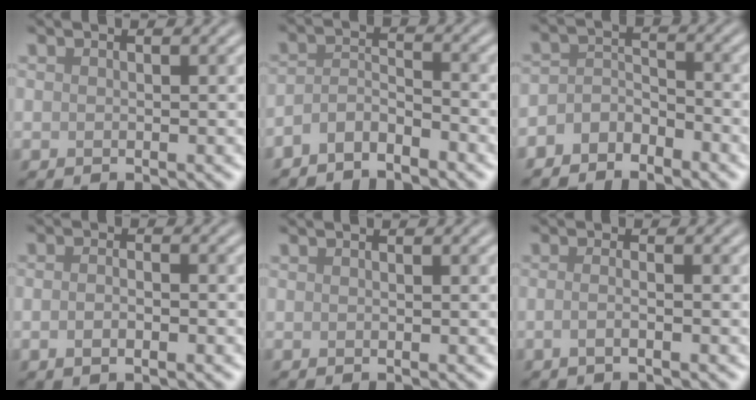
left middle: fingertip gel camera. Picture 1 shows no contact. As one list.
[{"total": 2.8, "force": [-2.4, 0.8, 1.1], "torque": [-0.027, 0.005, -0.053]}, {"total": 2.9, "force": [-2.4, 1.4, 0.9], "torque": [-0.019, 0.006, -0.052]}, {"total": 2.1, "force": [-0.6, 1.0, 1.7], "torque": [-0.024, -0.001, -0.013]}, {"total": 0.0}, {"total": 1.6, "force": [-0.5, 0.7, 1.4], "torque": [-0.018, -0.002, -0.015]}]